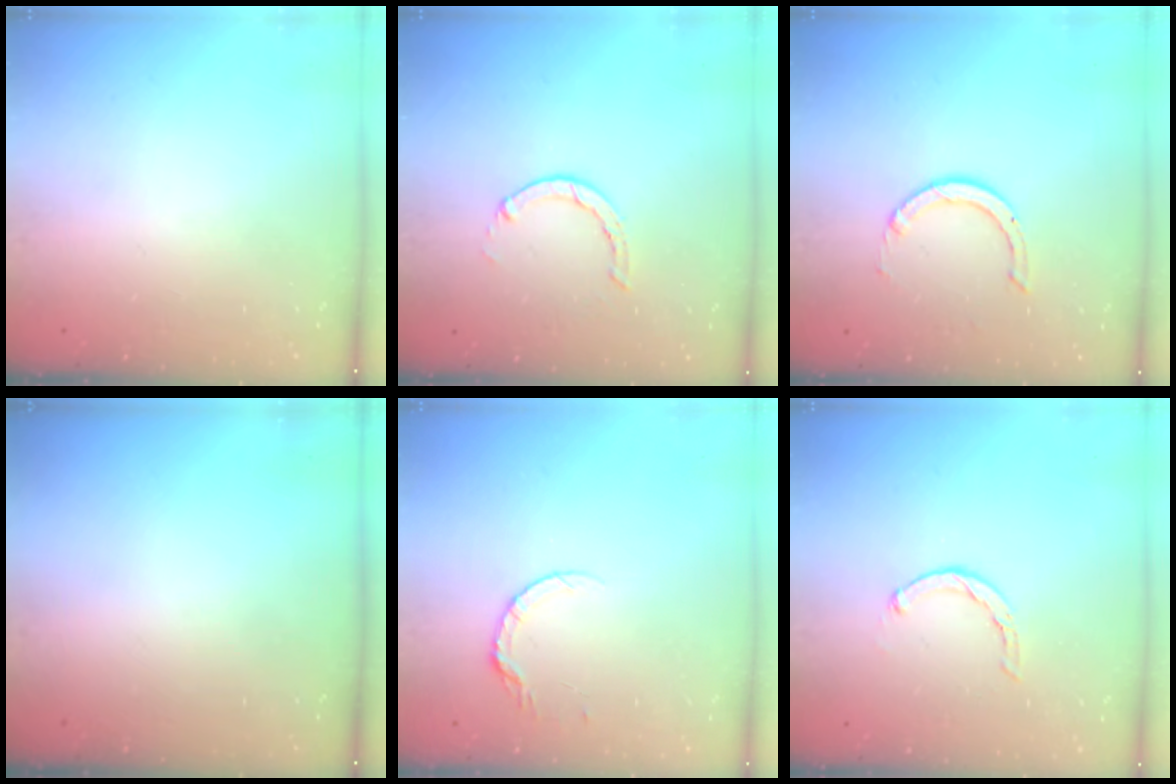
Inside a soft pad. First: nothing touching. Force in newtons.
{"total": 1.3, "press": 1.2, "slide": 0.3}
{"total": 2.8, "press": 2.8, "slide": 0.2}
{"total": 0.0}
{"total": 5.3, "press": 5.2, "slide": 0.6}
{"total": 1.1, "press": 1.1, "slide": 0.2}